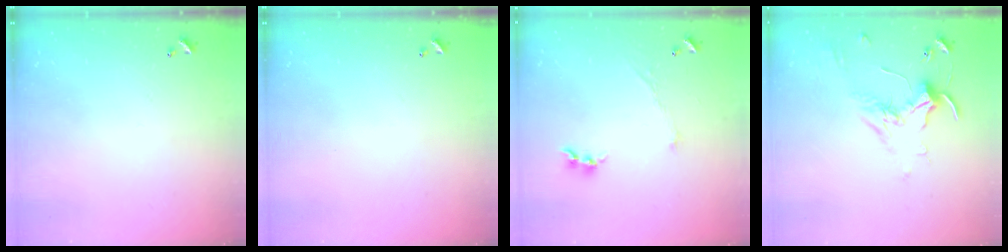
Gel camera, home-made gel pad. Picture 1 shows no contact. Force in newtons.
{"total": 0.0}
{"total": 1.2, "press": 1.2, "slide": 0.1}
{"total": 1.8, "press": 1.8, "slide": 0.4}